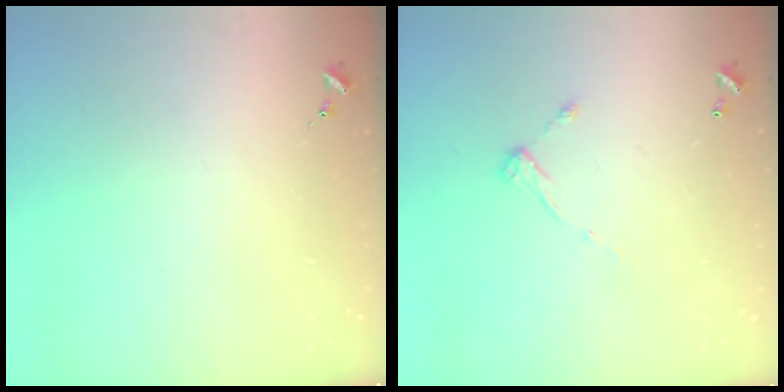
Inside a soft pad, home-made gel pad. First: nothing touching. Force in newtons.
{"total": 6.9, "press": 6.9, "slide": 0.5}